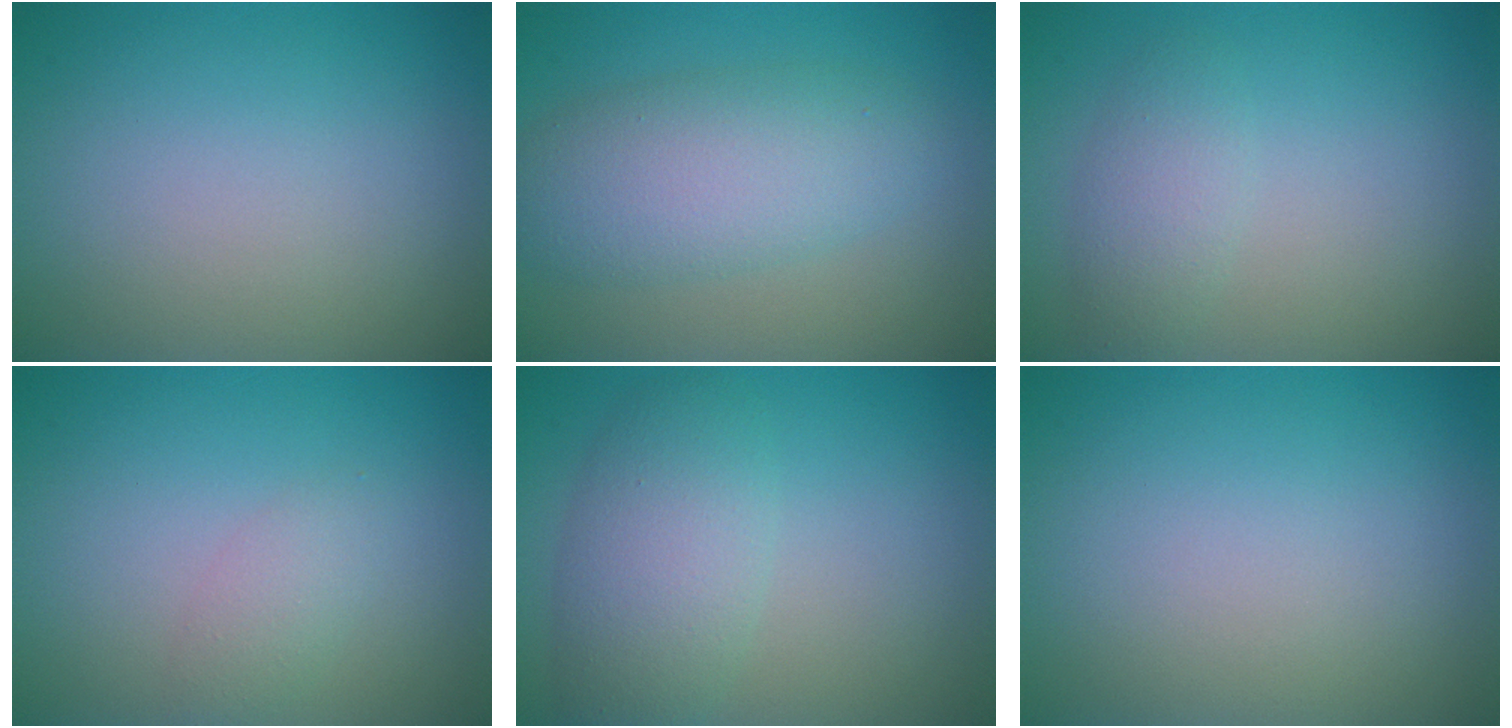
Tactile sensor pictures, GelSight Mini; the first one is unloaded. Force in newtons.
{"total": 5.9, "press": 5.9, "slide": 0.1}
{"total": 2.2, "press": 2.2, "slide": 0.2}
{"total": 1.5, "press": 1.5, "slide": 0.1}
{"total": 4.5, "press": 4.5, "slide": 0.1}
{"total": 0.0}